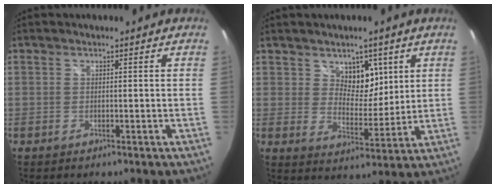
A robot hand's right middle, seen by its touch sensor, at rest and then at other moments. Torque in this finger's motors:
{"motor_torque": [-0.18, -0.08, 0.24, 0.05]}